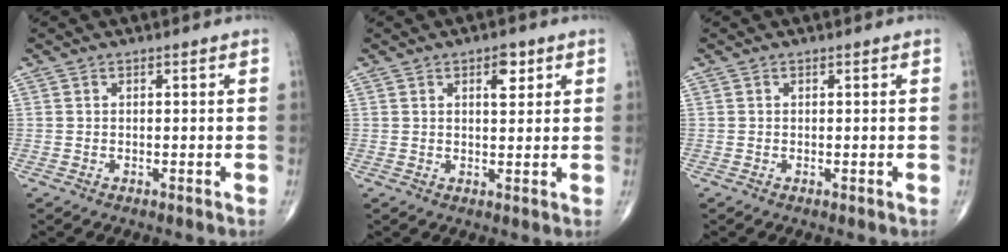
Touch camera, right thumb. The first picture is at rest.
{"total": 3.9, "force": [1.9, 1.8, 3.0], "torque": [-0.030, -0.008, 0.026]}
{"total": 0.0}